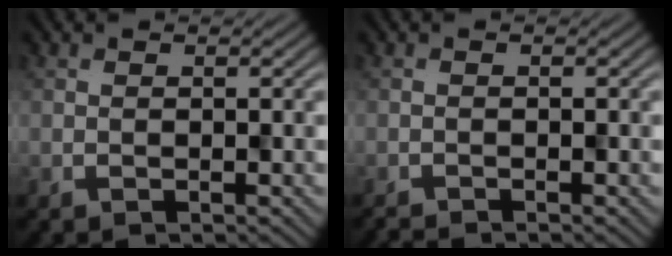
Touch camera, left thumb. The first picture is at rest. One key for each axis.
{"total": 1.3, "fx": -1.3, "fy": 0.0, "fz": 0.1, "tx": -0.001, "ty": -0.001, "tz": -0.024}